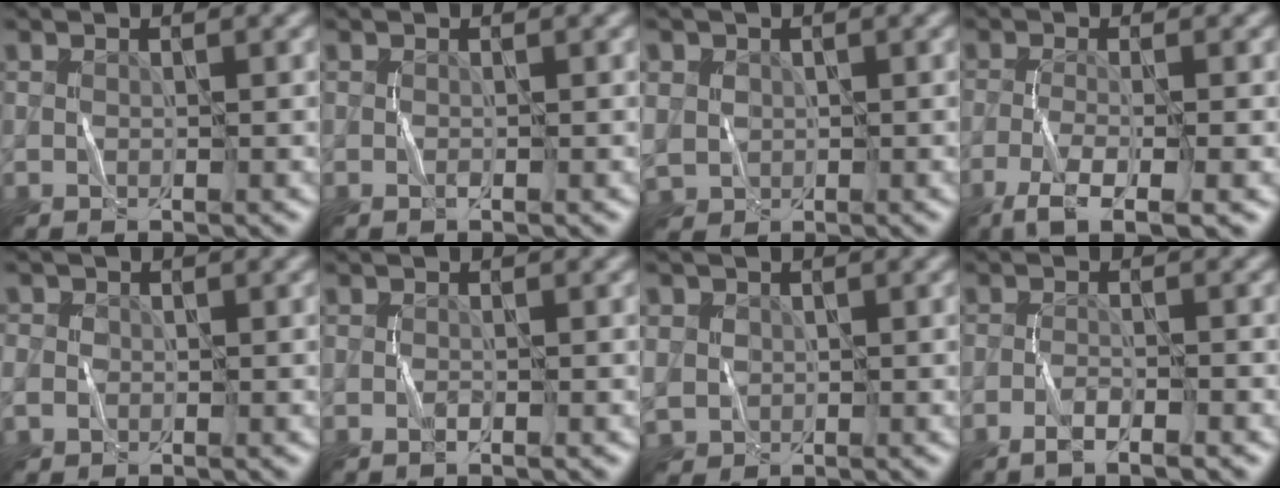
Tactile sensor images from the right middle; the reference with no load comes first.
{"total": 0.0}
{"total": 3.3, "force": [0.5, 3.1, 1.1], "torque": [-0.043, 0.007, 0.008]}
{"total": 4.5, "force": [-2.7, 0.7, 3.6], "torque": [-0.073, -0.004, -0.054]}
{"total": 3.5, "force": [-0.4, 3.2, 1.4], "torque": [-0.036, 0.014, -0.025]}
{"total": 0.5, "force": [-0.4, -0.1, 0.3], "torque": [-0.009, 0.003, -0.005]}
{"total": 2.9, "force": [0.4, 2.8, 0.8], "torque": [-0.035, 0.006, 0.008]}
{"total": 2.3, "force": [-1.7, 0.1, 1.5], "torque": [-0.032, 0.004, -0.032]}